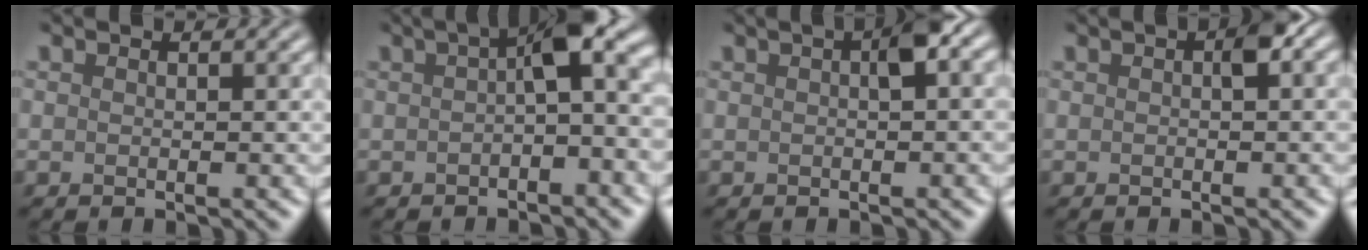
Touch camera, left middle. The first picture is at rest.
{"total": 5.4, "force": [0.1, 1.7, 5.1], "torque": [-0.061, 0.020, -0.008]}
{"total": 2.5, "force": [0.3, 0.6, 2.4], "torque": [-0.035, 0.013, 0.006]}
{"total": 2.0, "force": [0.2, 0.7, 1.9], "torque": [-0.025, 0.009, 0.005]}